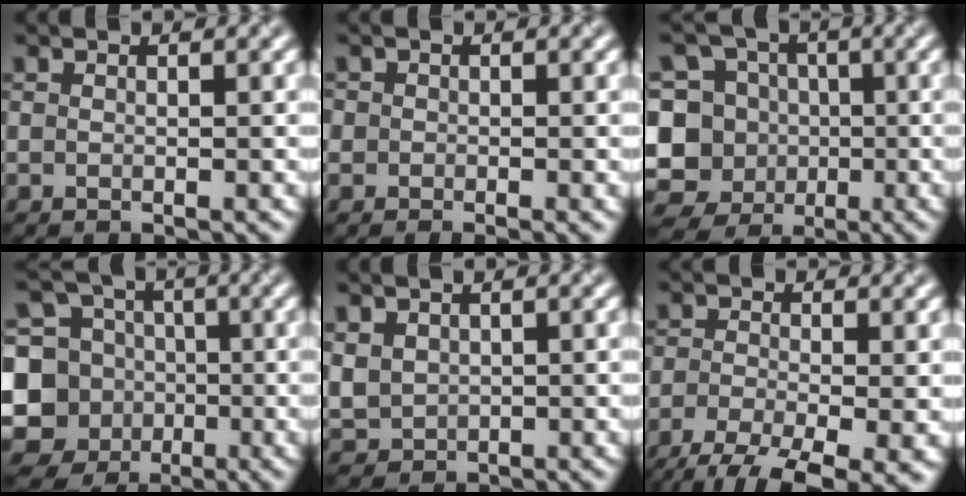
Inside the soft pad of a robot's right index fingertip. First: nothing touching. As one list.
[{"total": 1.4, "force": [-0.4, 1.1, 0.8], "torque": [-0.005, -0.007, -0.012]}, {"total": 14.7, "force": [-3.1, 14.0, 3.6], "torque": [-0.113, 0.008, -0.070]}, {"total": 14.2, "force": [-3.3, 13.1, 4.4], "torque": [-0.114, 0.008, -0.073]}, {"total": 2.8, "force": [0.8, 2.3, 1.2], "torque": [-0.040, -0.004, 0.022]}, {"total": 8.2, "force": [-5.3, 2.5, 5.7], "torque": [-0.109, -0.028, -0.092]}]